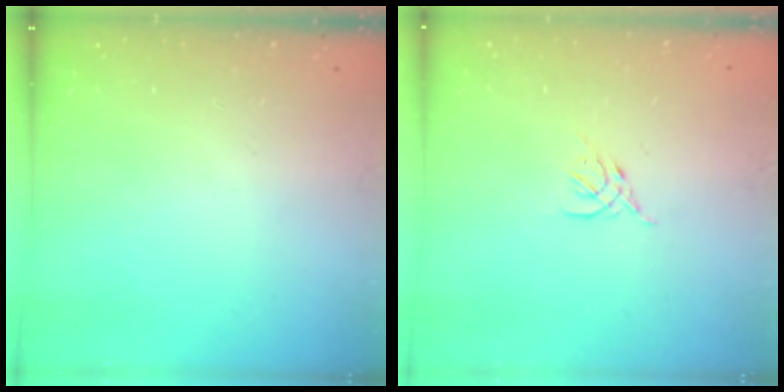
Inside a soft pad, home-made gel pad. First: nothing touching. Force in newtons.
{"total": 2.6, "press": 2.5, "slide": 0.8}